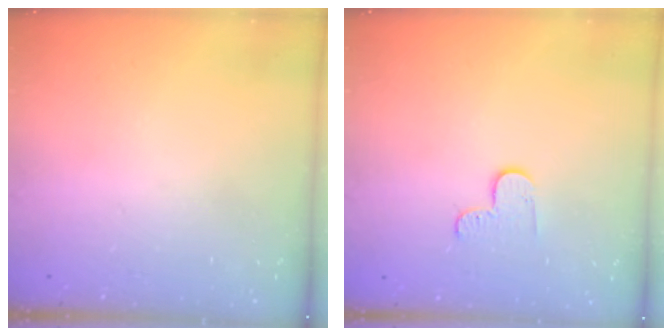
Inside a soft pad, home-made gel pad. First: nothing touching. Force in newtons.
{"total": 4.6, "press": 4.5, "slide": 0.5}